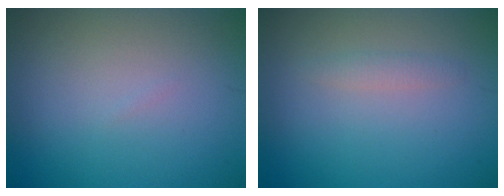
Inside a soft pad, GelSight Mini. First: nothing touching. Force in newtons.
{"total": 0.9, "press": 0.9, "slide": 0.1}